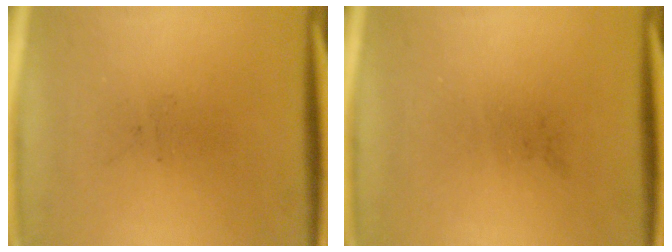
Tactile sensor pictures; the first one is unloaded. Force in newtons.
{"total": 0.0}